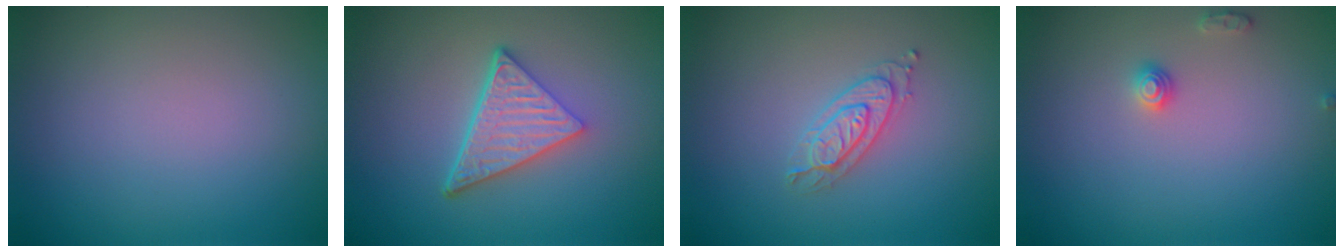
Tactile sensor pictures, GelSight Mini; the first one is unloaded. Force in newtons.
{"total": 4.9, "press": 3.5, "slide": 3.5}
{"total": 2.1, "press": 2.1, "slide": 0.2}
{"total": 1.2, "press": 1.2, "slide": 0.0}